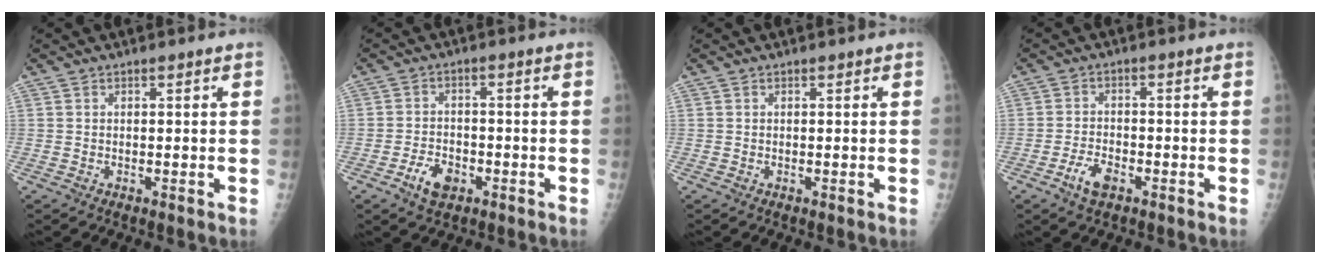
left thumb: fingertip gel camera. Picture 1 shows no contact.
{"total": 5.4, "force": [-2.8, 3.3, 3.2], "torque": [-0.048, 0.018, -0.047]}
{"total": 0.0}
{"total": 4.5, "force": [-2.6, 2.1, 3.0], "torque": [-0.056, 0.017, -0.045]}